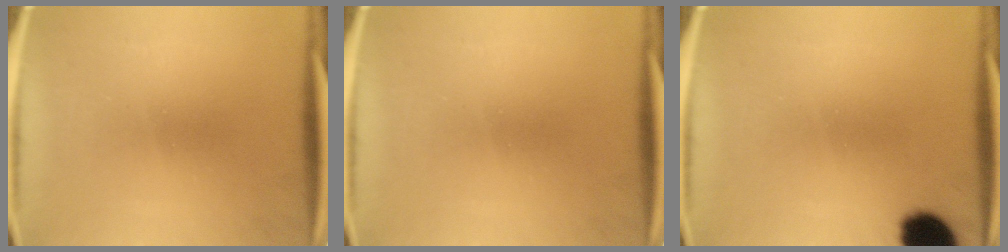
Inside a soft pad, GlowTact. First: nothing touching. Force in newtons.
{"total": 0.0}
{"total": 10.0}